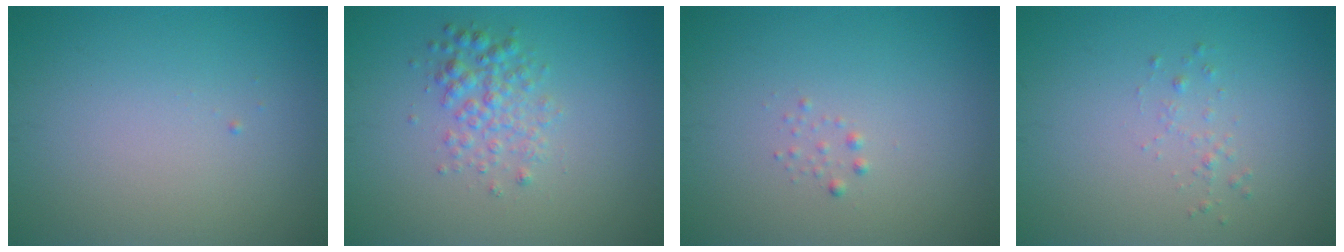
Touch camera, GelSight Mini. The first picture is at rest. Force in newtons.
{"total": 2.5, "press": 2.5, "slide": 0.0}
{"total": 0.6, "press": 0.6, "slide": 0.0}
{"total": 0.8, "press": 0.8, "slide": 0.0}